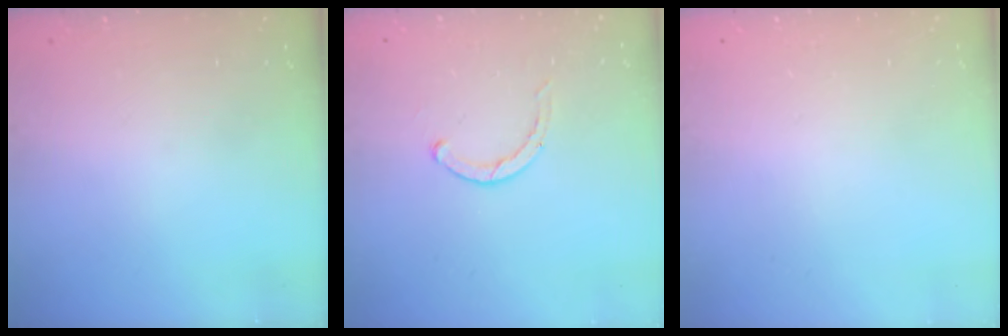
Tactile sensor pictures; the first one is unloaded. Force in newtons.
{"total": 1.9, "press": 1.8, "slide": 0.3}
{"total": 2.6, "press": 2.6, "slide": 0.2}